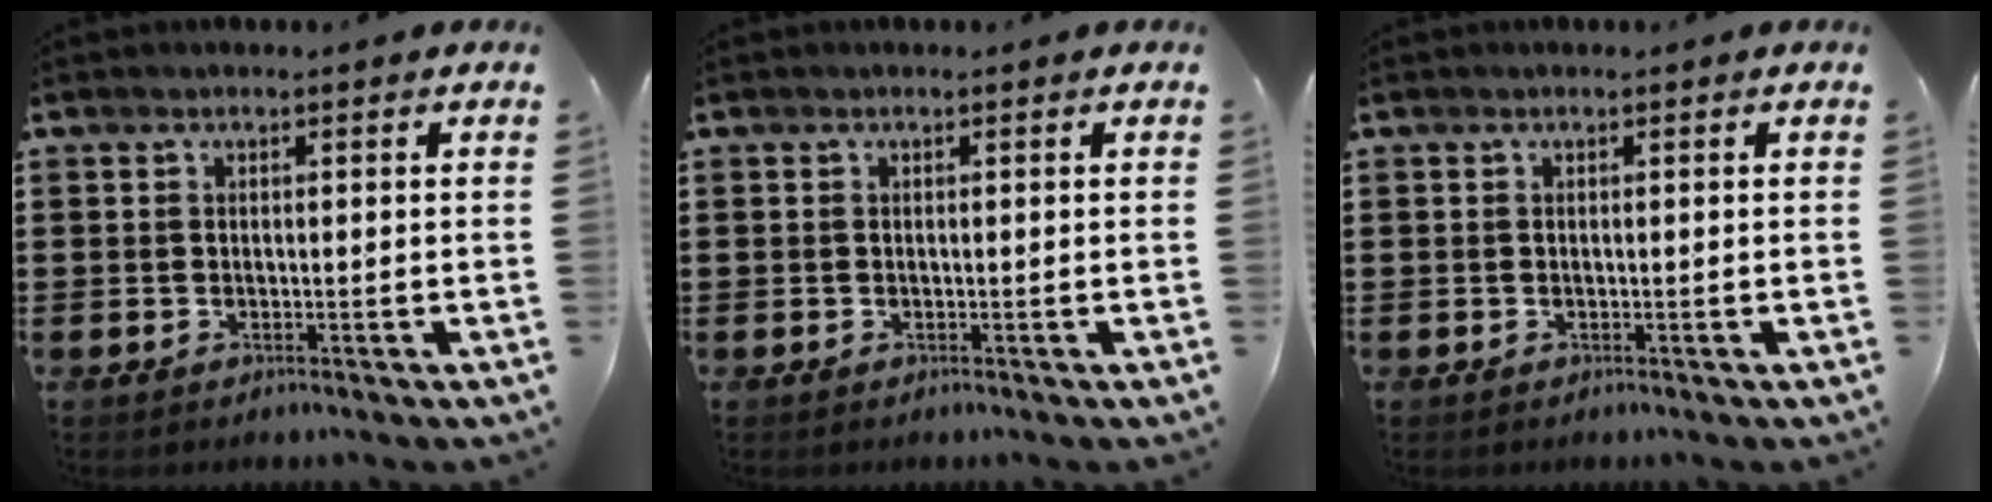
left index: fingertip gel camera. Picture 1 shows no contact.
{"total": 0.0}
{"total": 0.0}